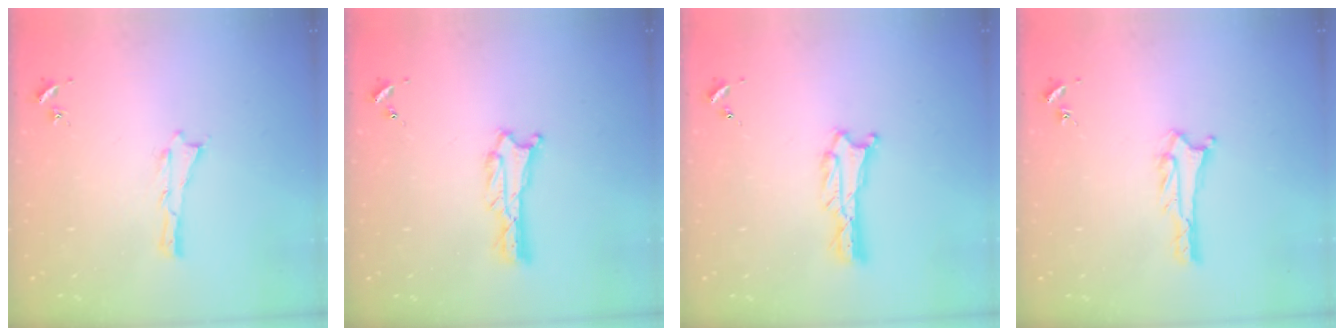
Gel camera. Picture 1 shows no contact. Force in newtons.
{"total": 0.9, "press": 0.9, "slide": 0.1}
{"total": 0.7, "press": 0.7, "slide": 0.1}
{"total": 2.7, "press": 2.7, "slide": 0.2}